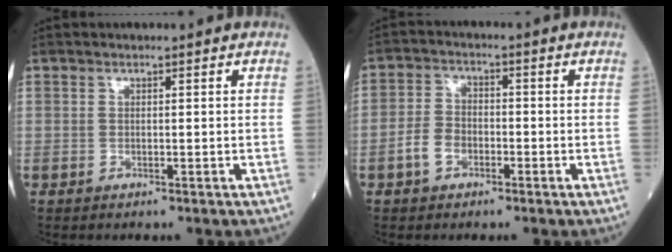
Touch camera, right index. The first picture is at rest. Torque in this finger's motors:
{"motor_torque": [0.10, -0.12, 0.31, 0.04]}